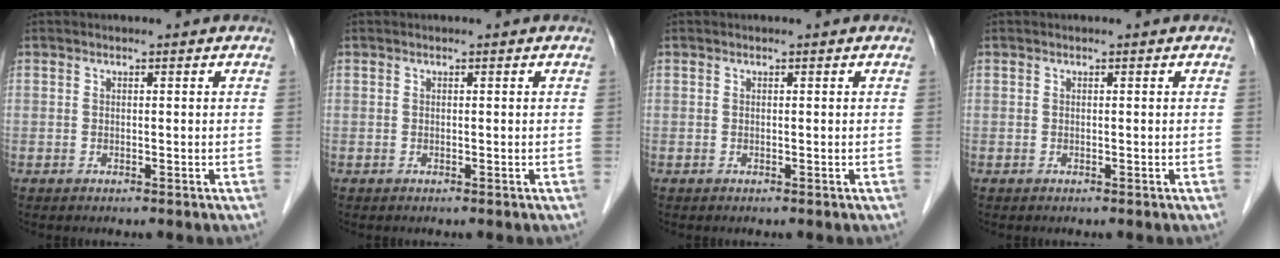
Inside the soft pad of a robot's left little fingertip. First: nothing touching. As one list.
[{"total": 0.0}, {"total": 0.0}, {"total": 0.0}]